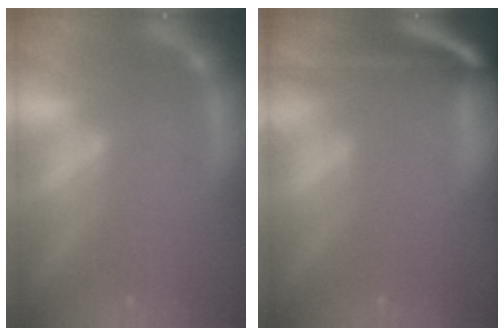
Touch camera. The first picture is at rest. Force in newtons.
{"total": 9.5}